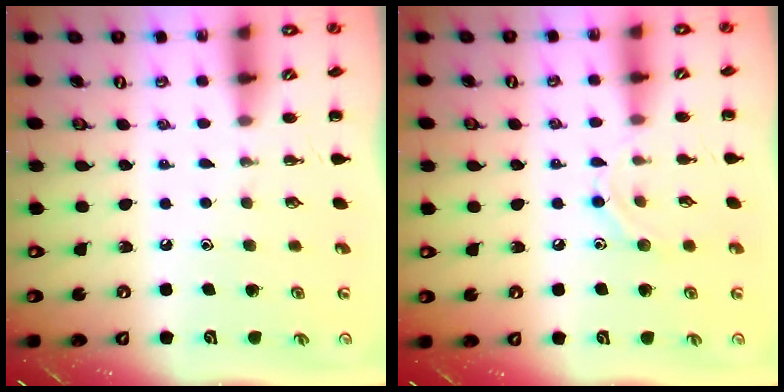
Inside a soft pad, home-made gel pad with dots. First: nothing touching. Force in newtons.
{"total": 7.0, "press": 6.9, "slide": 1.2}